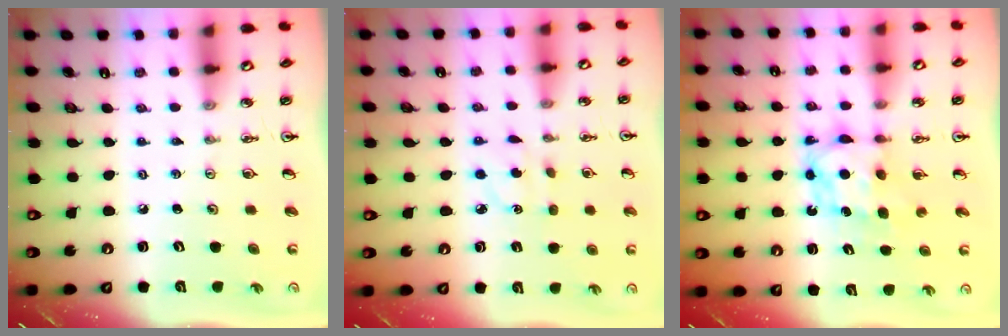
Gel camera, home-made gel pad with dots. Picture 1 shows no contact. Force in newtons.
{"total": 3.9, "press": 3.9, "slide": 0.6}
{"total": 7.1, "press": 7.1, "slide": 0.4}